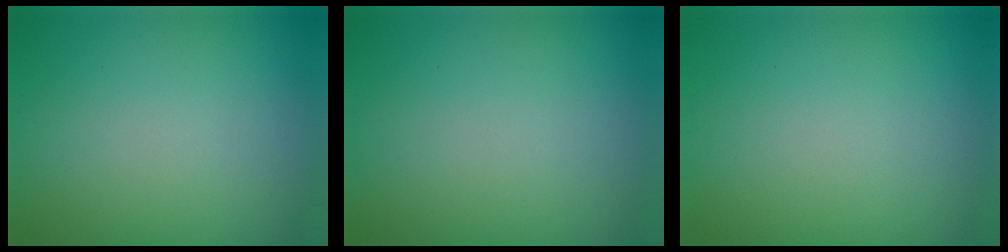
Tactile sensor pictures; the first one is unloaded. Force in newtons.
{"total": 0.0}
{"total": 0.0}